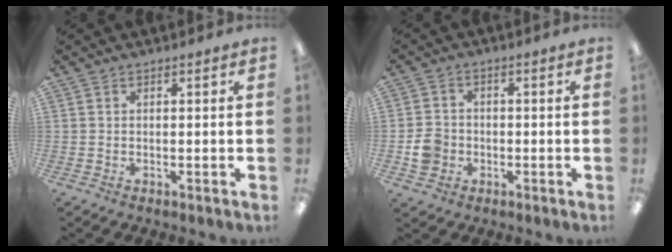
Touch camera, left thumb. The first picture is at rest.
{"total": 5.3, "force": [-1.5, 4.7, 1.9], "torque": [-0.031, 0.008, -0.027]}